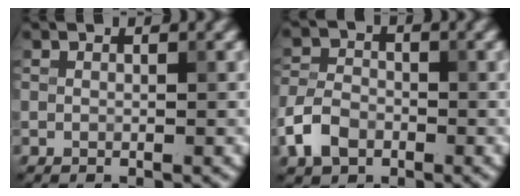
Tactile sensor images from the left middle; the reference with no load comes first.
{"total": 3.9, "force": [-1.9, 2.7, 2.0], "torque": [-0.045, 0.001, -0.043]}